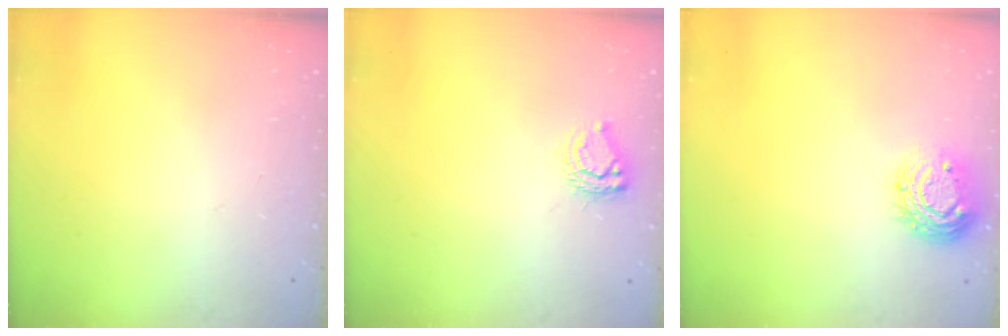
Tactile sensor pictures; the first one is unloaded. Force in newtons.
{"total": 7.5, "press": 7.5, "slide": 0.5}
{"total": 10.0, "press": 9.9, "slide": 0.8}